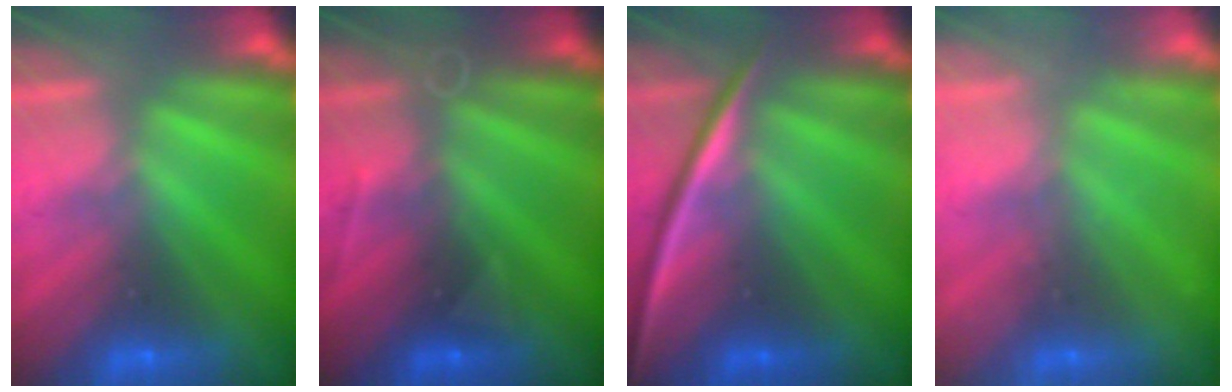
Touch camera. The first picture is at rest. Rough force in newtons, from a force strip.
{"total": 2.8}
{"total": 2.2}
{"total": 2.2}